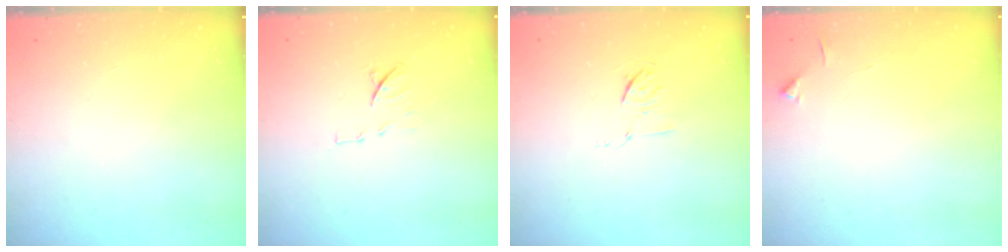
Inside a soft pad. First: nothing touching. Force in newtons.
{"total": 8.6, "press": 8.5, "slide": 1.1}
{"total": 5.4, "press": 5.1, "slide": 1.8}
{"total": 4.0, "press": 3.9, "slide": 0.5}